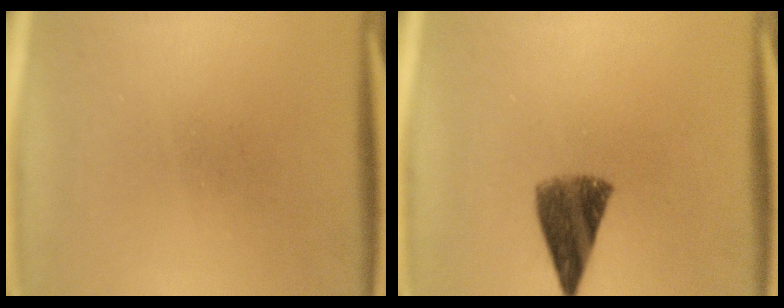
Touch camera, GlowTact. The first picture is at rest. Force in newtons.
{"total": 7.6}